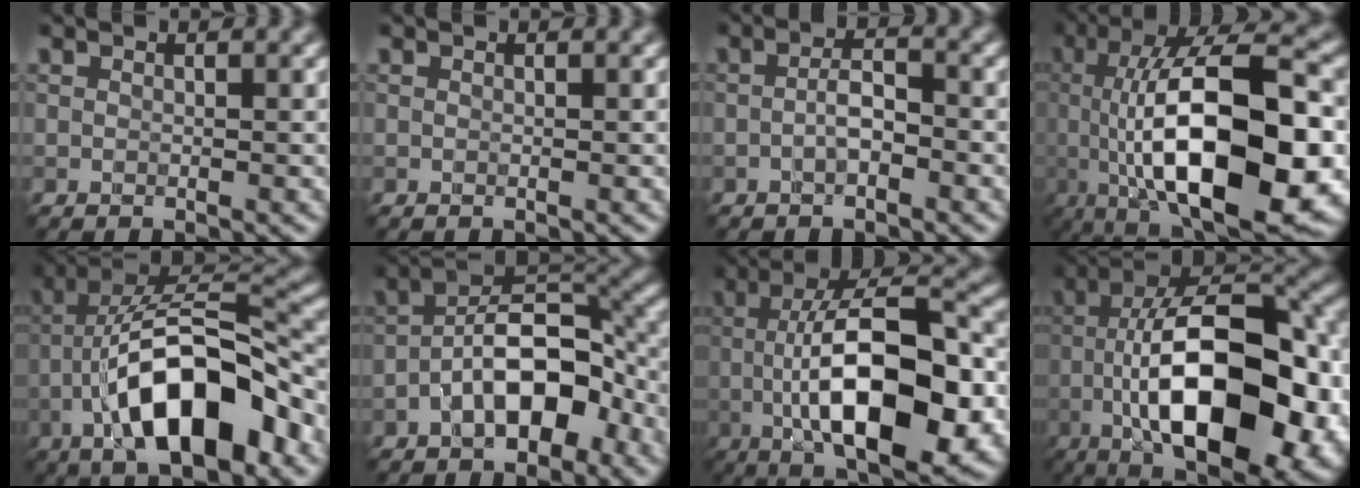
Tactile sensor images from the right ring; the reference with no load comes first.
{"total": 0.0}
{"total": 1.9, "force": [-1.1, 0.7, 1.5], "torque": [-0.031, 0.005, -0.023]}
{"total": 17.0, "force": [-2.1, 6.6, 15.6], "torque": [-0.249, 0.012, -0.026]}
{"total": 12.2, "force": [-5.4, 4.6, 10.0], "torque": [-0.168, 0.021, -0.090]}
{"total": 8.3, "force": [-3.4, 4.1, 6.3], "torque": [-0.096, 0.021, -0.065]}
{"total": 14.0, "force": [-2.5, 5.0, 12.8], "torque": [-0.203, 0.000, -0.044]}
{"total": 16.9, "force": [-4.7, 7.1, 14.6], "torque": [-0.213, 0.023, -0.072]}